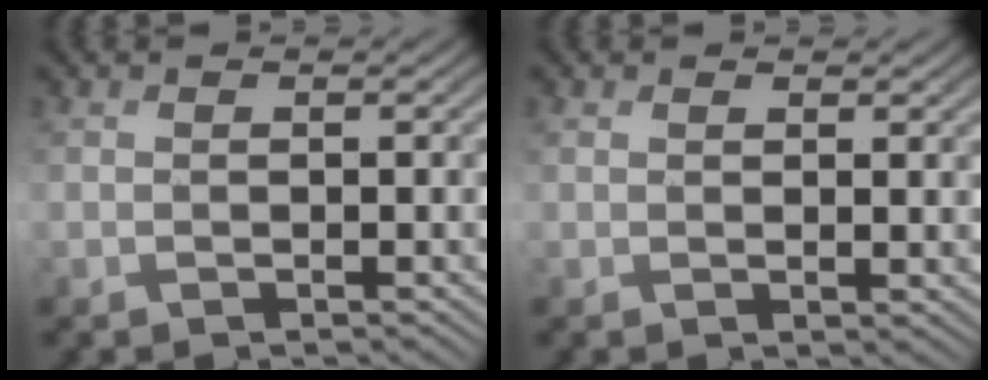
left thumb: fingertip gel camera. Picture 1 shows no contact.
{"total": 1.6, "force": [1.0, 0.5, 1.2], "torque": [-0.019, -0.002, 0.025]}